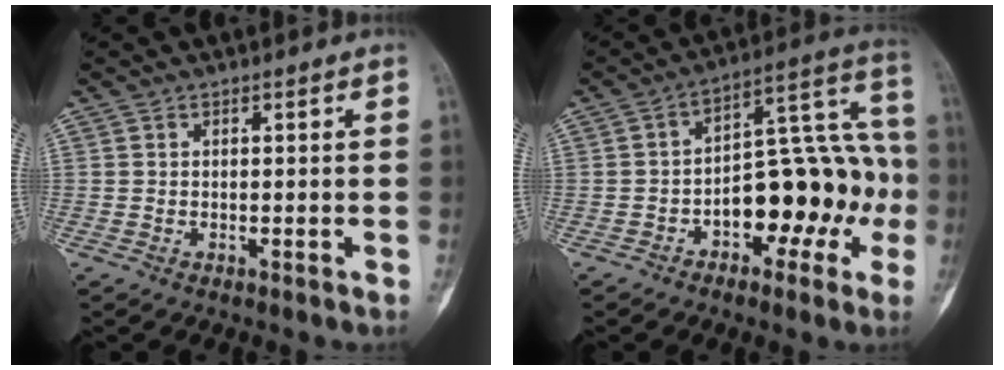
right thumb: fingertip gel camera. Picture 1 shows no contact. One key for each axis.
{"total": 16.9, "fx": -4.5, "fy": 9.4, "fz": 13.3, "tx": -0.146, "ty": 0.069, "tz": -0.063}